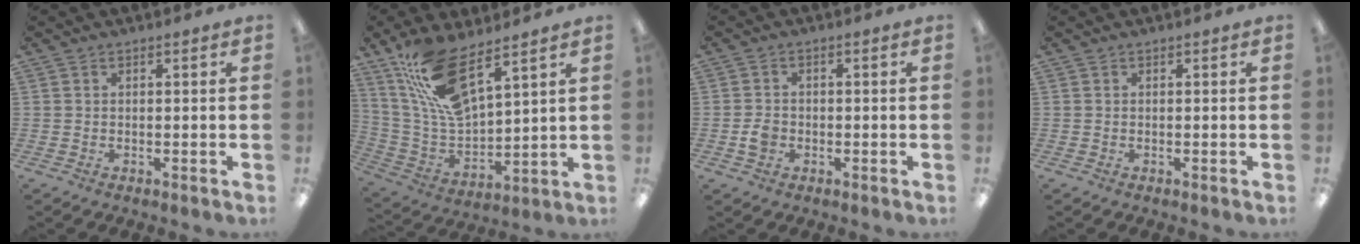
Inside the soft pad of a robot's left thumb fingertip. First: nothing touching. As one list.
[{"total": 16.0, "force": [11.1, 5.6, 10.1], "torque": [-0.223, -0.051, 0.201]}, {"total": 3.0, "force": [-0.6, 2.4, 1.8], "torque": [-0.031, 0.005, -0.011]}, {"total": 0.0}]